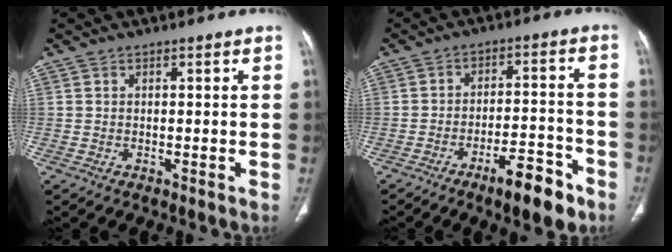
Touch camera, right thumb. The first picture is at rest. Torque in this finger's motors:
{"motor_torque": [1.64, 1.73, 0.66, -0.78, 0.29]}